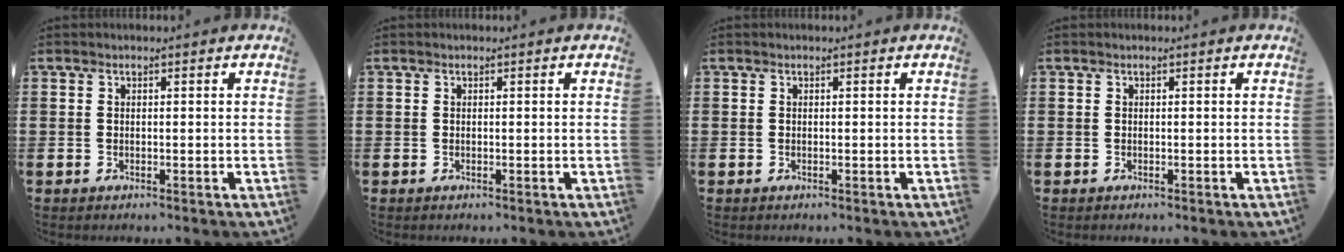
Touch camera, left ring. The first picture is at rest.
{"total": 0.0}
{"total": 0.0}
{"total": 0.0}